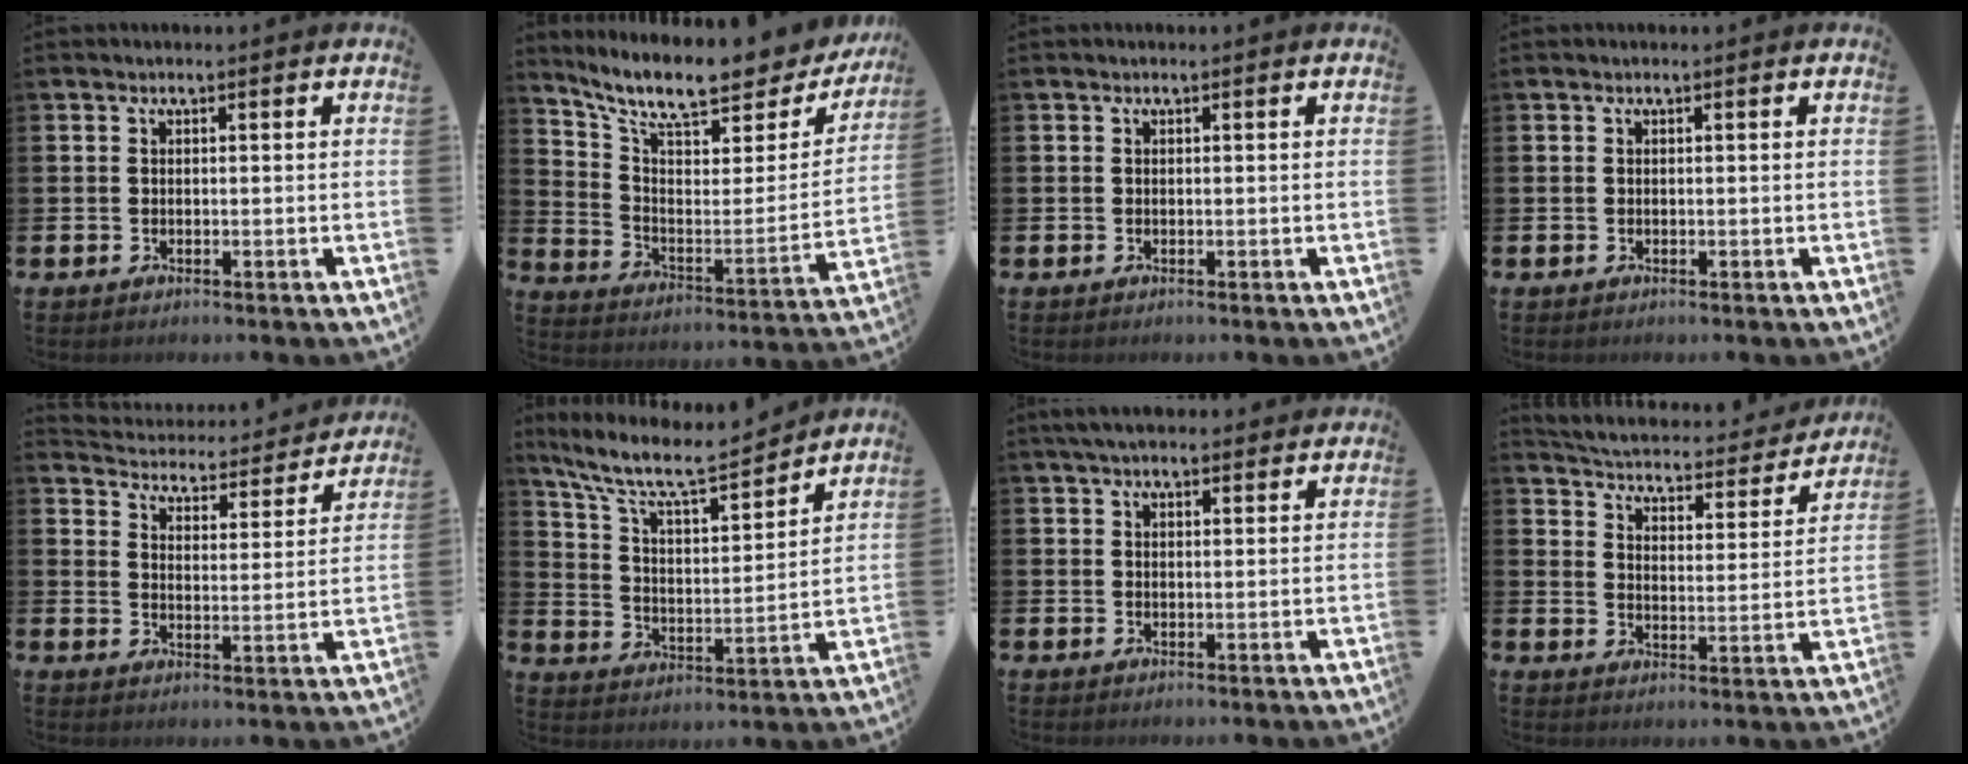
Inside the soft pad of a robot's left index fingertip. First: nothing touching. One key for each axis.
{"total": 10.0, "fx": 8.2, "fy": 2.7, "fz": 4.9, "tx": -0.118, "ty": -0.062, "tz": 0.137}
{"total": 0.0}
{"total": 0.0}
{"total": 4.3, "fx": 4.3, "fy": 0.8, "fz": 0.3, "tx": -0.025, "ty": -0.044, "tz": 0.066}
{"total": 9.7, "fx": 8.5, "fy": 2.2, "fz": 4.2, "tx": -0.112, "ty": -0.055, "tz": 0.143}
{"total": 5.3, "fx": 5.1, "fy": 1.0, "fz": 1.1, "tx": -0.032, "ty": -0.022, "tz": 0.091}
{"total": 4.3, "fx": 4.1, "fy": 0.9, "fz": 0.8, "tx": -0.042, "ty": -0.039, "tz": 0.063}